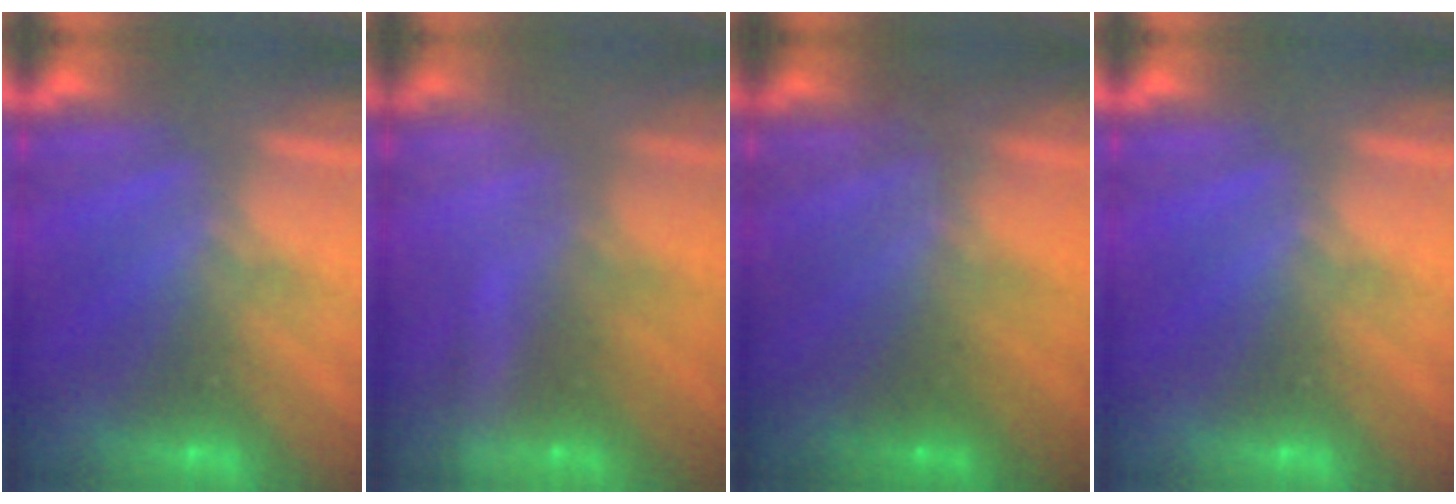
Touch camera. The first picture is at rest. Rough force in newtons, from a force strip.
{"total": 2.1}
{"total": 1.0}
{"total": 0.0}